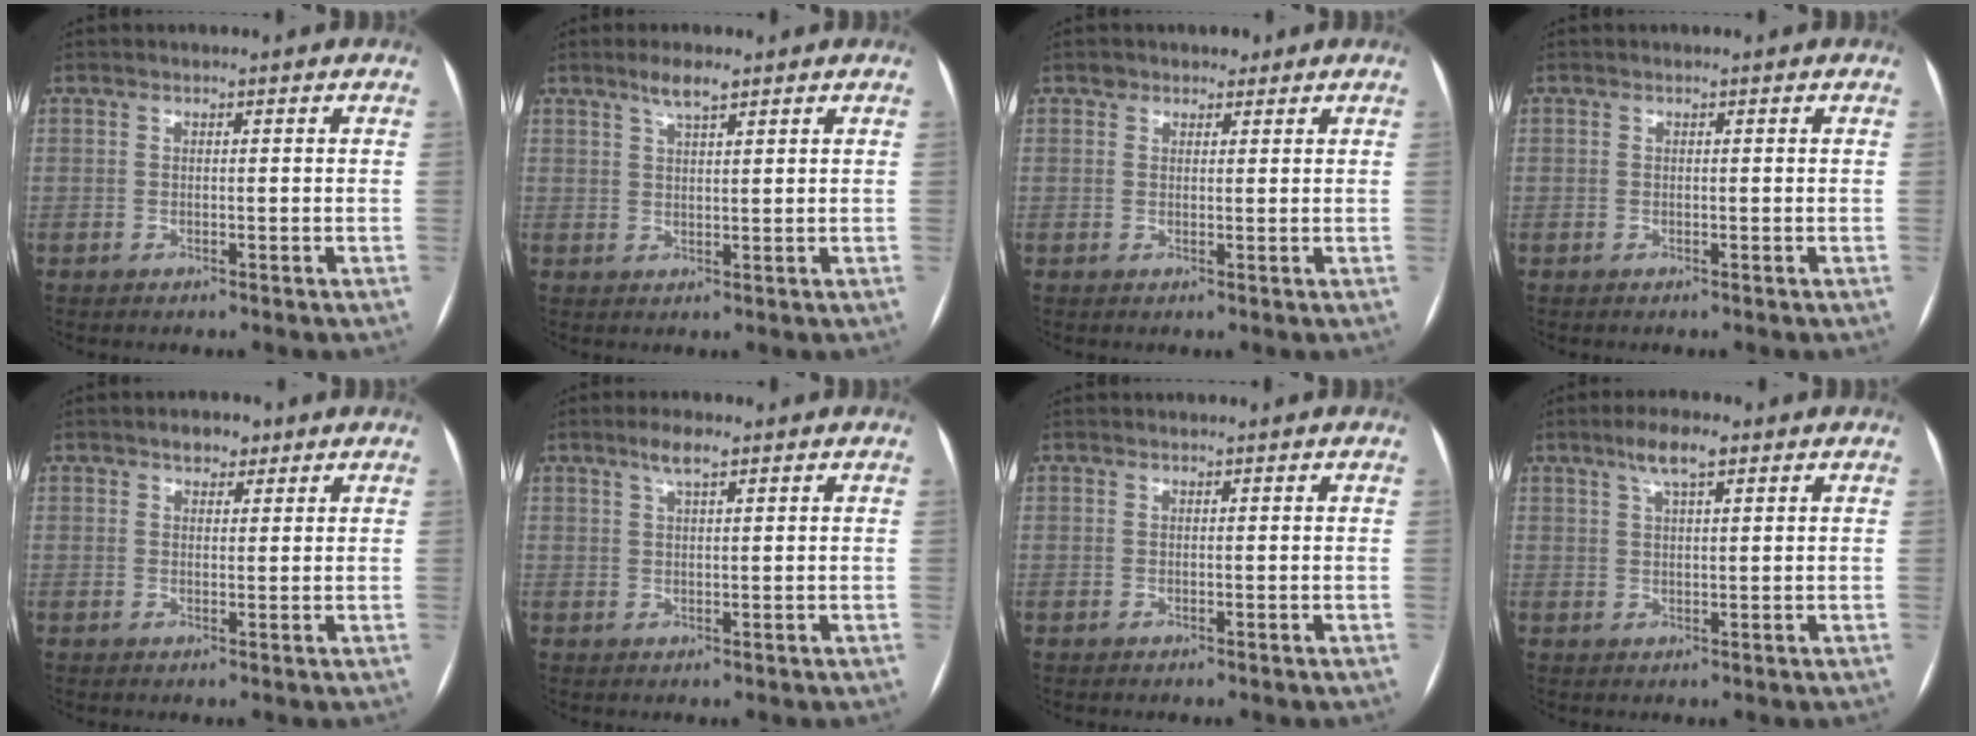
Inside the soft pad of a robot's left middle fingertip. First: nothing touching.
{"total": 3.3, "force": [2.4, 0.4, 2.2], "torque": [-0.046, 0.004, 0.045]}
{"total": 2.1, "force": [1.4, 1.5, 0.2], "torque": [0.003, 0.007, 0.017]}
{"total": 0.0}
{"total": 3.0, "force": [2.0, 1.6, 1.5], "torque": [-0.022, 0.009, 0.030]}
{"total": 3.1, "force": [2.0, 0.5, 2.3], "torque": [-0.047, 0.007, 0.038]}
{"total": 2.0, "force": [-0.2, -1.7, -1.0], "torque": [0.019, 0.003, 0.001]}
{"total": 4.8, "force": [2.9, 1.0, 3.7], "torque": [-0.072, 0.012, 0.052]}